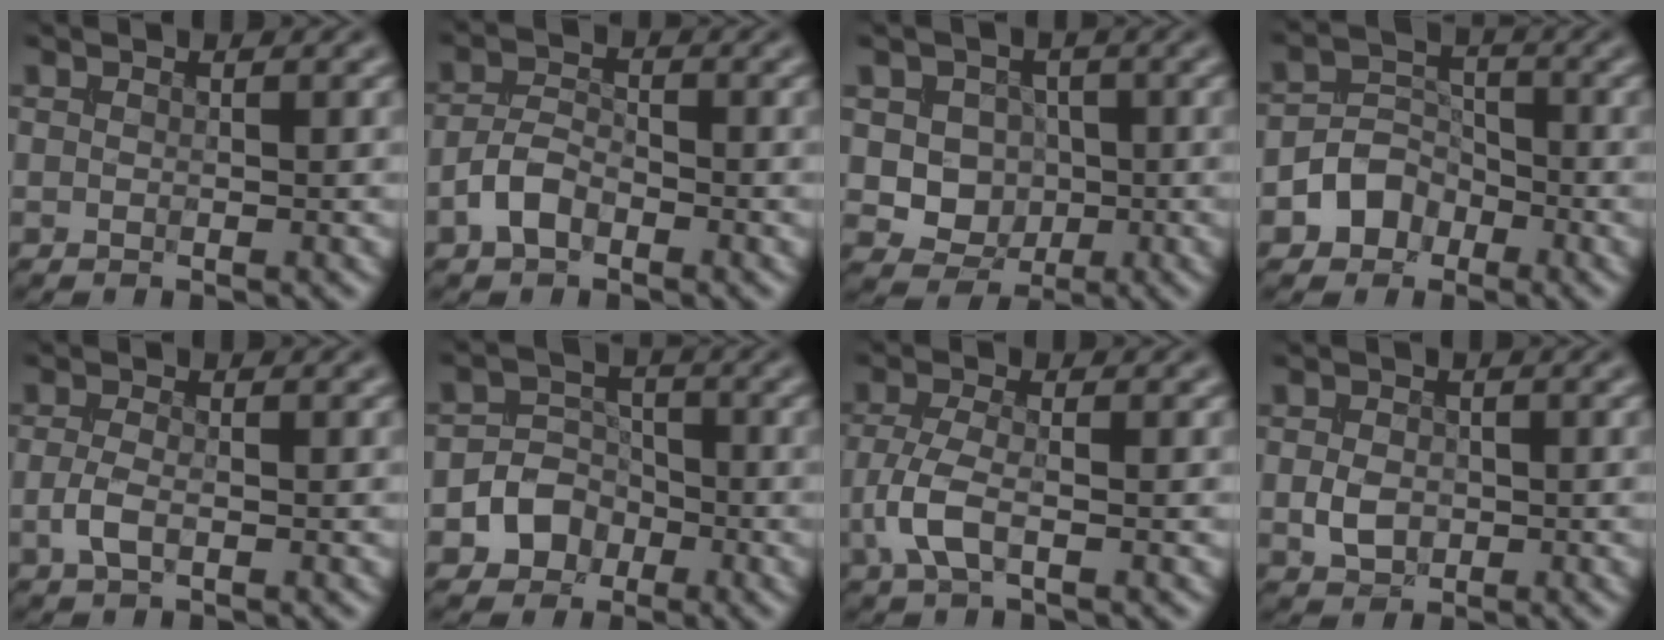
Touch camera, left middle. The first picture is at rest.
{"total": 2.8, "force": [-1.6, 1.5, 1.7], "torque": [-0.032, 0.007, -0.039]}
{"total": 4.3, "force": [-0.1, 3.9, 1.8], "torque": [-0.012, 0.000, -0.016]}
{"total": 3.5, "force": [-1.7, 2.8, 1.1], "torque": [-0.007, 0.007, -0.034]}
{"total": 1.9, "force": [-0.5, 0.9, 1.6], "torque": [-0.035, -0.001, -0.016]}
{"total": 4.0, "force": [-1.7, 3.4, 1.2], "torque": [0.009, 0.006, -0.044]}
{"total": 3.3, "force": [-1.1, 1.4, 2.8], "torque": [-0.068, 0.001, -0.030]}
{"total": 2.4, "force": [-0.3, 1.9, 1.4], "torque": [-0.027, -0.004, -0.009]}